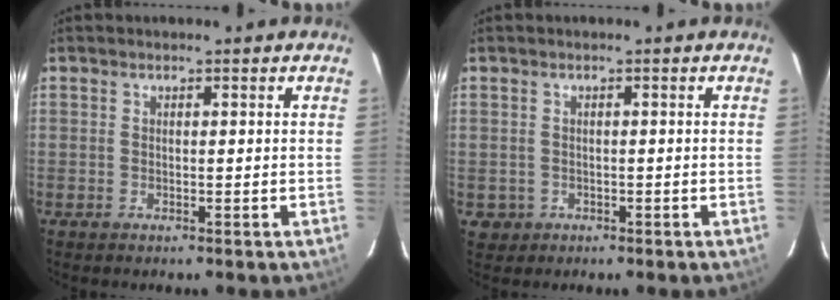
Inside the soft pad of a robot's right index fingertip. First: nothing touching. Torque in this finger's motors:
{"motor_torque": [-0.20, 0.15, -0.73, -0.19]}